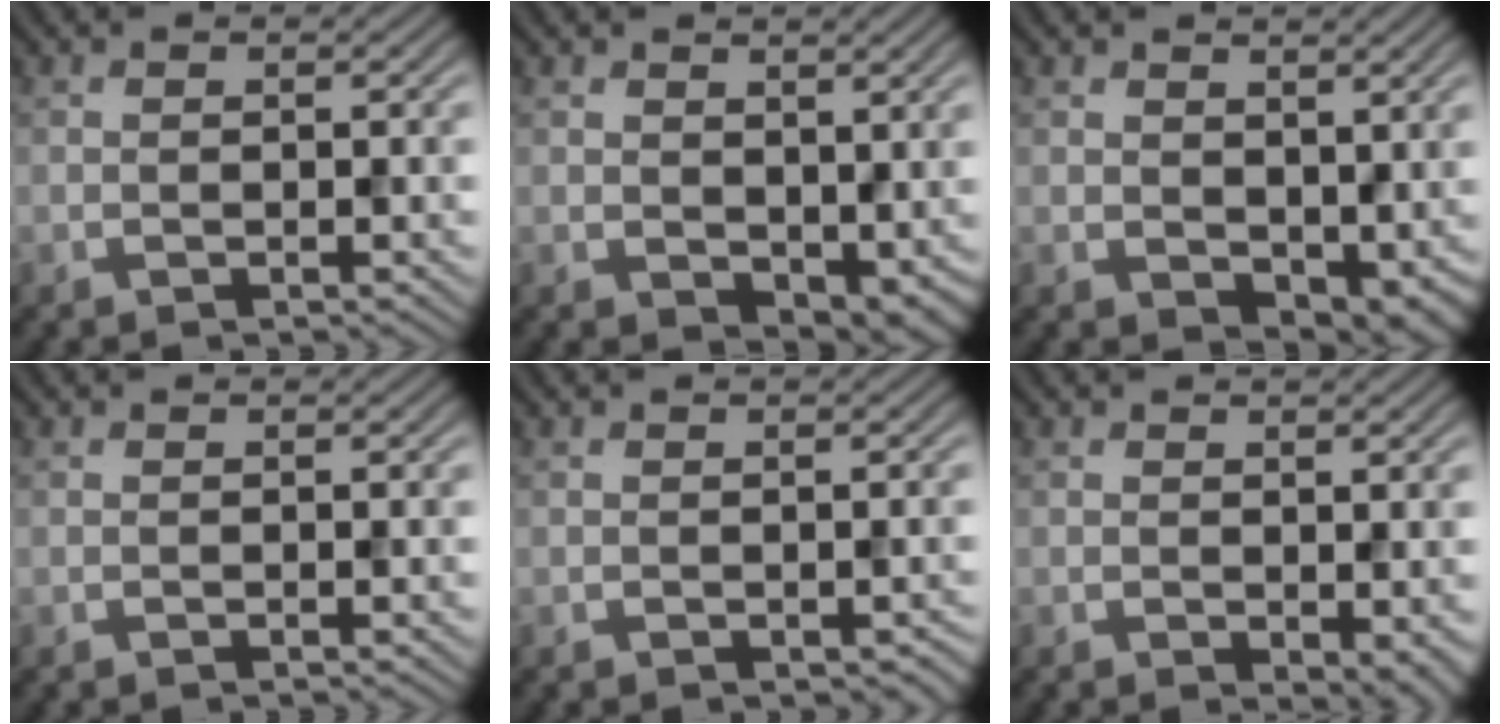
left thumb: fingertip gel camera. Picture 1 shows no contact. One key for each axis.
{"total": 3.8, "fx": 1.2, "fy": 2.5, "fz": 2.6, "tx": -0.048, "ty": -0.013, "tz": 0.027}
{"total": 4.7, "fx": 1.3, "fy": 3.2, "fz": 3.3, "tx": -0.060, "ty": -0.016, "tz": 0.030}
{"total": 0.0}
{"total": 0.6, "fx": -0.2, "fy": 0.3, "fz": 0.4, "tx": -0.004, "ty": -0.004, "tz": 0.000}
{"total": 2.8, "fx": -0.5, "fy": 1.5, "fz": 2.3, "tx": -0.032, "ty": -0.009, "tz": -0.005}